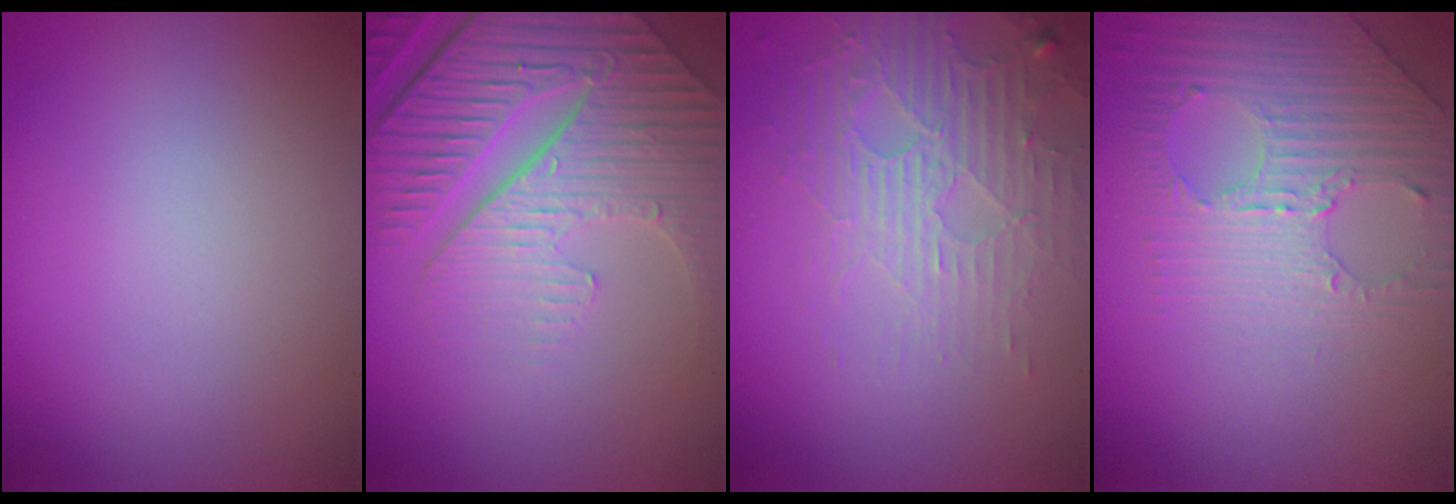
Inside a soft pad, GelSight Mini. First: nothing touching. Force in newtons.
{"total": 9.1, "press": 6.2, "slide": 6.6}
{"total": 3.9, "press": 3.5, "slide": 1.6}
{"total": 4.1, "press": 3.3, "slide": 2.5}